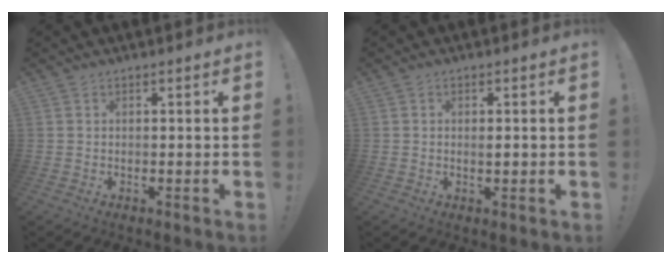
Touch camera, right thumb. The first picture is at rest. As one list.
[{"total": 1.1, "force": [0.1, 0.2, 1.1], "torque": [-0.006, -0.005, -0.001]}]